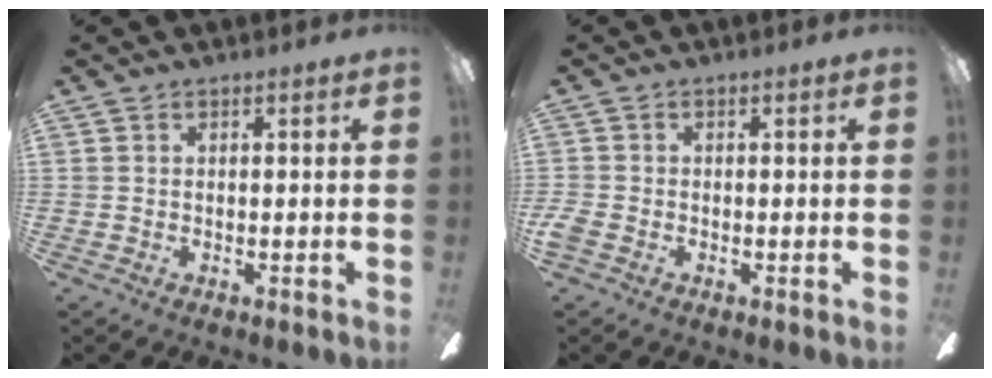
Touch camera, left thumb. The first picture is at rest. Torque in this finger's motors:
{"motor_torque": [-0.04, 0.05, -0.03, -0.05, 0.00]}